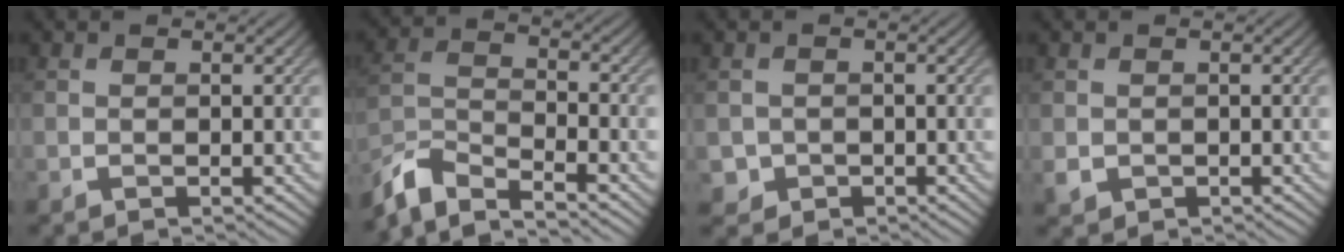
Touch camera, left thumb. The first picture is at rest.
{"total": 7.8, "force": [-6.9, 1.5, 3.2], "torque": [-0.076, -0.009, -0.143]}
{"total": 1.9, "force": [-0.6, 1.8, 0.1], "torque": [-0.003, -0.008, -0.012]}
{"total": 1.3, "force": [0.0, 1.2, 0.5], "torque": [-0.016, -0.009, 0.003]}